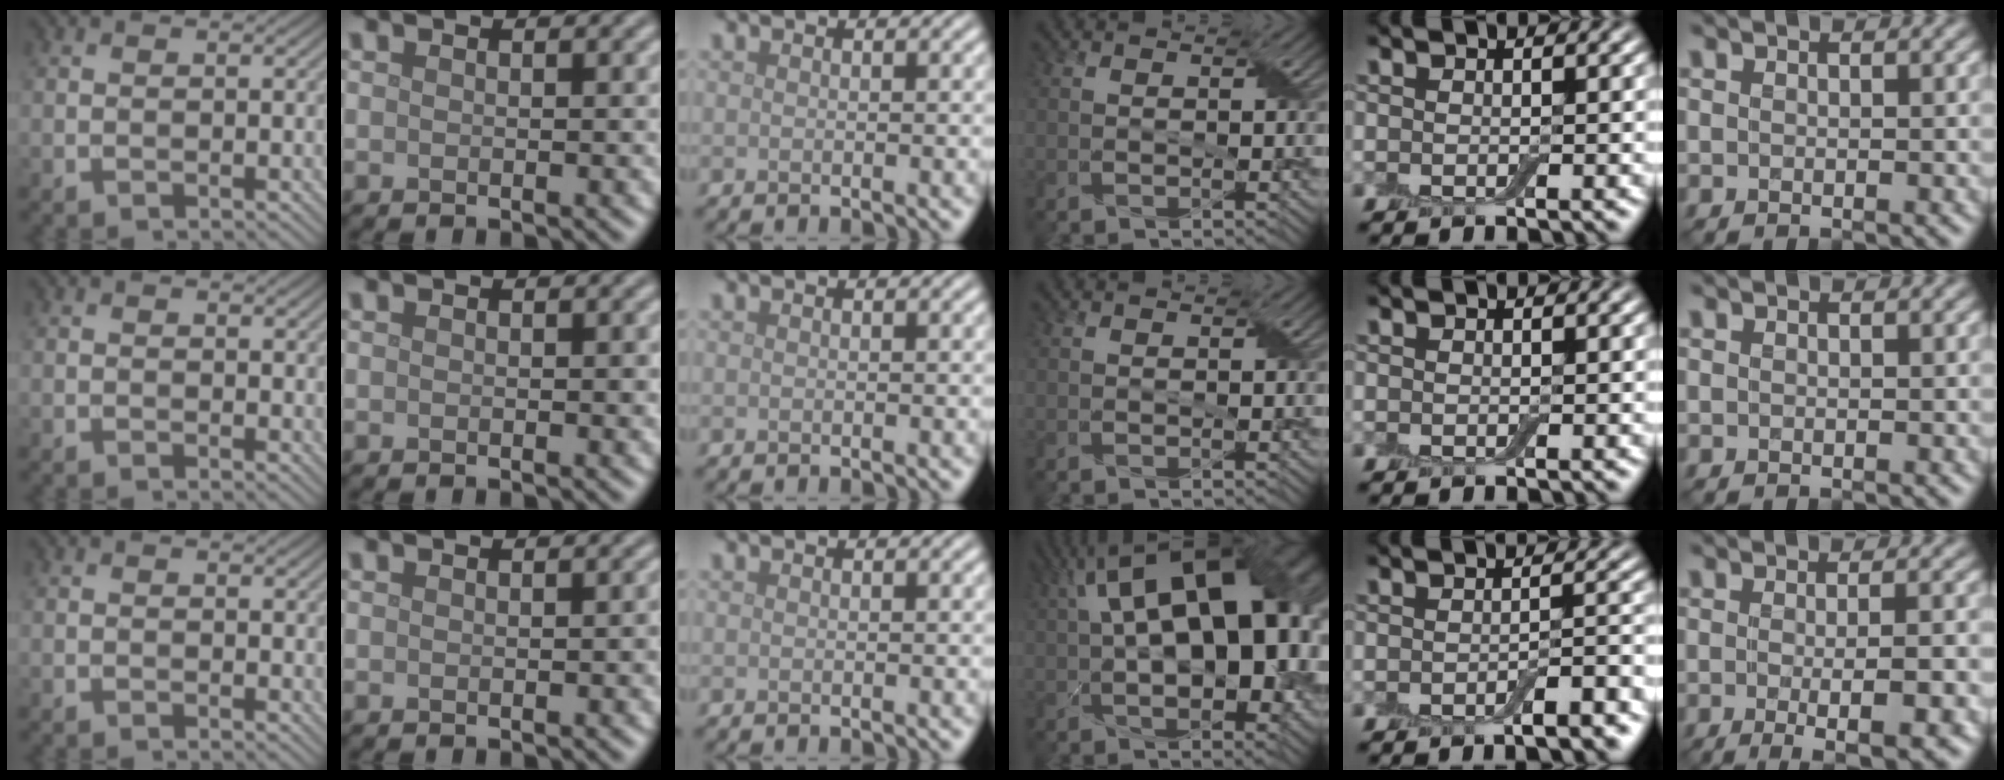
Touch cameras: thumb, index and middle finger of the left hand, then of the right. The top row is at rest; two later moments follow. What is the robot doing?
{"motion": "wrap", "object": "adhesive wrap"}